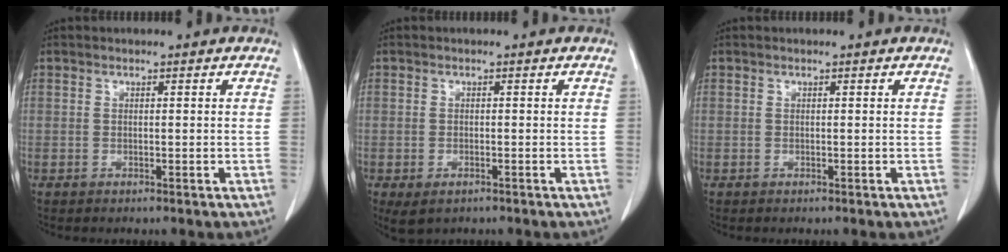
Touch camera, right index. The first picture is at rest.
{"total": 2.8, "force": [-1.5, 1.6, 1.9], "torque": [-0.036, -0.007, -0.012]}
{"total": 0.0}